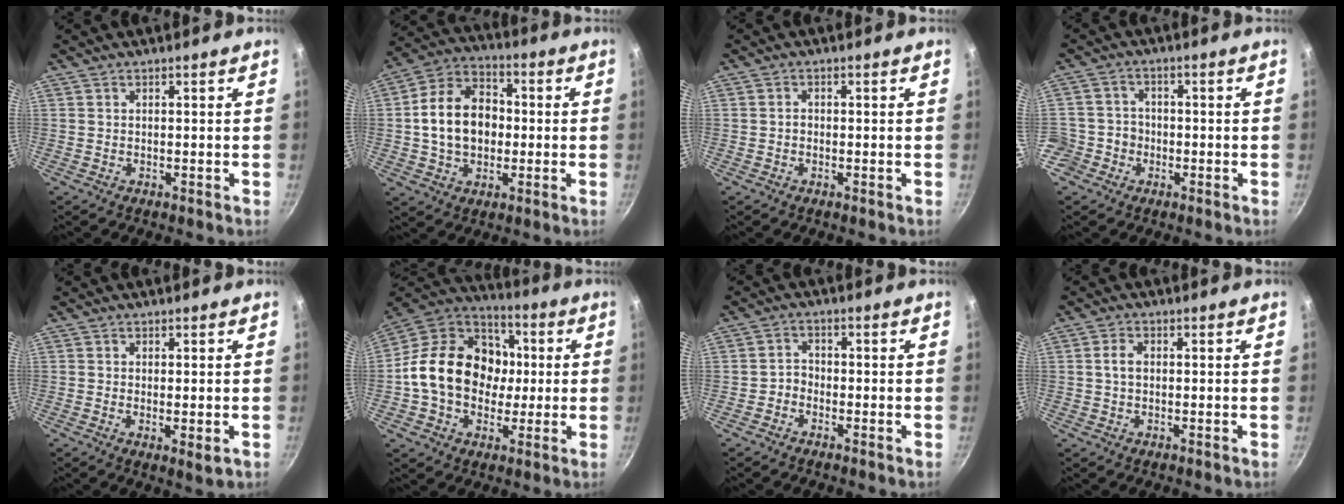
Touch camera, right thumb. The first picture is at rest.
{"total": 14.2, "force": [-0.1, 10.6, 9.5], "torque": [-0.136, 0.027, -0.012]}
{"total": 0.9, "force": [-0.3, 0.8, 0.4], "torque": [-0.007, 0.004, -0.006]}
{"total": 6.4, "force": [-2.9, 5.6, 1.2], "torque": [0.007, 0.037, -0.055]}
{"total": 2.8, "force": [-0.3, 0.9, 2.6], "torque": [-0.043, -0.013, -0.003]}
{"total": 21.9, "force": [0.1, 17.3, 13.5], "torque": [-0.196, 0.035, -0.009]}
{"total": 2.4, "force": [-1.3, 1.8, 0.8], "torque": [-0.001, 0.020, -0.028]}
{"total": 2.6, "force": [0.1, 1.8, 1.9], "torque": [-0.032, 0.008, 0.001]}